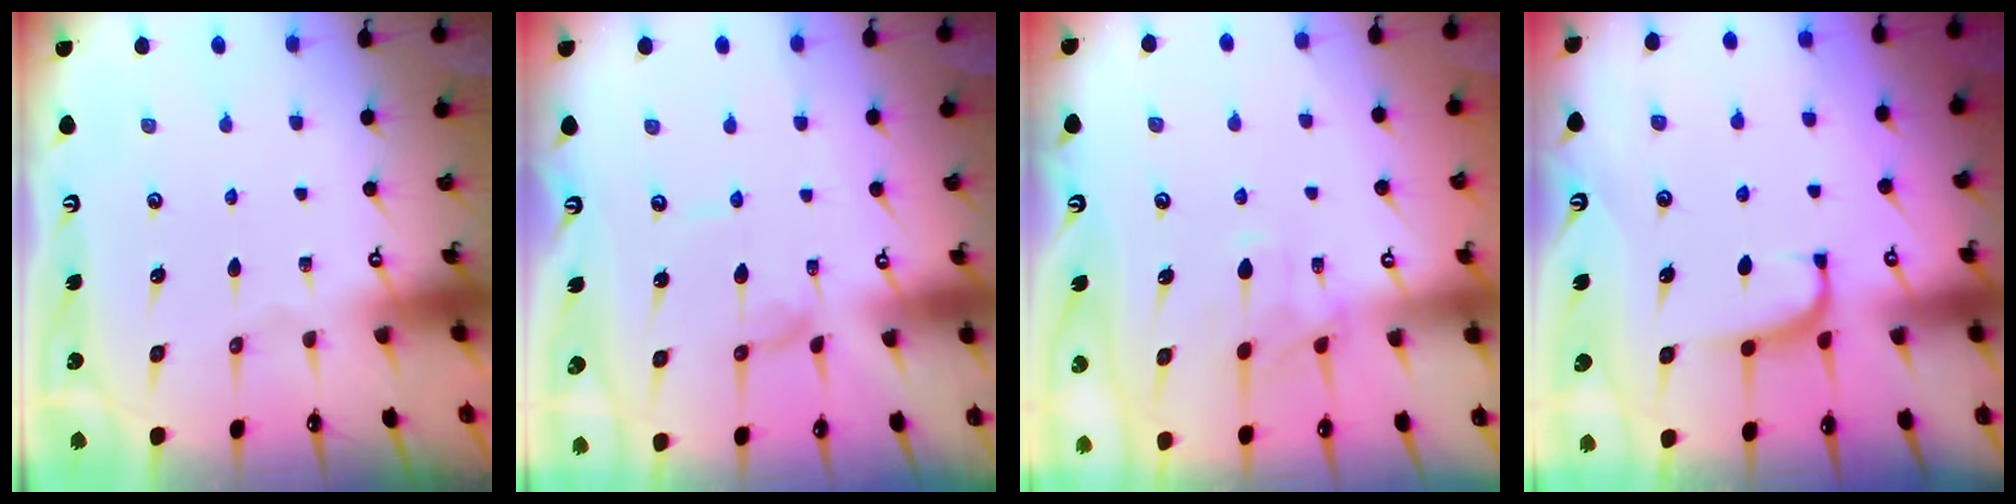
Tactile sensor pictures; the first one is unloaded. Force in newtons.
{"total": 0.0}
{"total": 1.7, "press": 1.1, "slide": 1.2}
{"total": 1.4, "press": 1.2, "slide": 0.7}